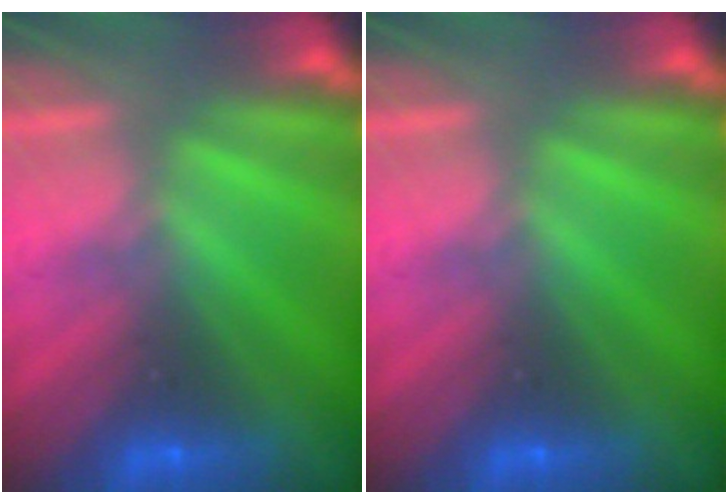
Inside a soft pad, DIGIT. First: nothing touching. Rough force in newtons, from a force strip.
{"total": 0.0}